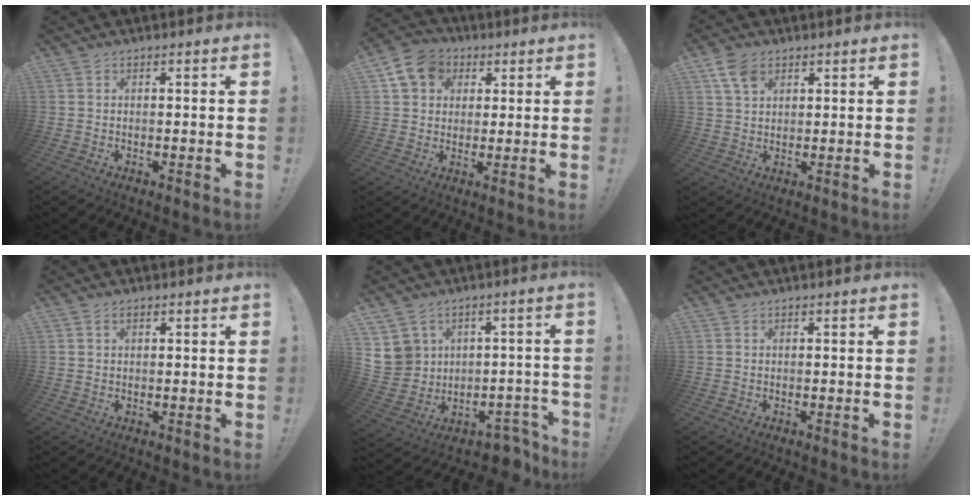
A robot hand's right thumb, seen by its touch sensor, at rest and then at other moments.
{"total": 10.9, "force": [4.1, 9.1, 4.4], "torque": [-0.066, -0.008, 0.084]}
{"total": 6.3, "force": [3.3, 4.1, 3.4], "torque": [-0.063, -0.003, 0.066]}
{"total": 1.1, "force": [0.6, 0.8, 0.6], "torque": [-0.011, 0.002, 0.011]}
{"total": 7.5, "force": [-0.6, 7.1, 2.4], "torque": [-0.052, 0.008, 0.007]}
{"total": 0.0}